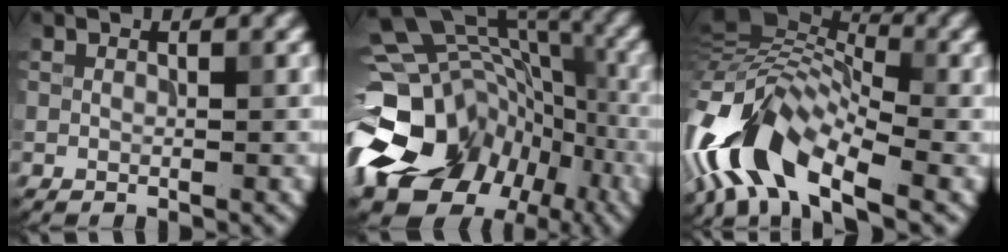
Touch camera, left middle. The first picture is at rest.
{"total": 16.6, "force": [-6.2, 13.1, 8.1], "torque": [-0.165, 0.004, -0.092]}
{"total": 9.9, "force": [-4.4, 5.0, 7.4], "torque": [-0.127, 0.018, -0.097]}